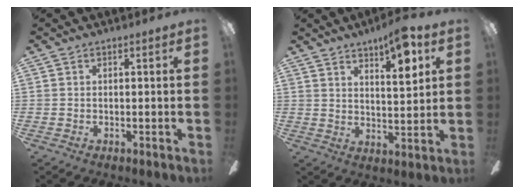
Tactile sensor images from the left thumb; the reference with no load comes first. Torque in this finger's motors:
{"motor_torque": [0.24, 0.29, -0.09, -0.20, 0.06]}